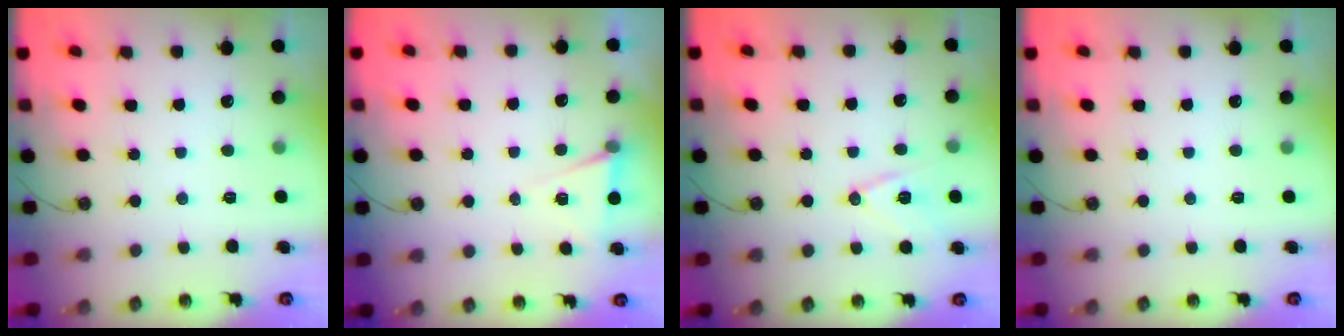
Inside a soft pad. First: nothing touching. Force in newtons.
{"total": 5.7, "press": 3.3, "slide": 4.6}
{"total": 10.4, "press": 9.9, "slide": 3.3}
{"total": 0.0}